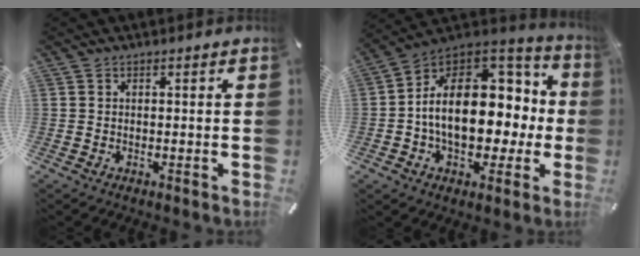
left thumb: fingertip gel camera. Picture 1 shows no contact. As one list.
[{"total": 19.3, "force": [0.4, 13.2, 14.1], "torque": [-0.238, -0.005, 0.013]}]